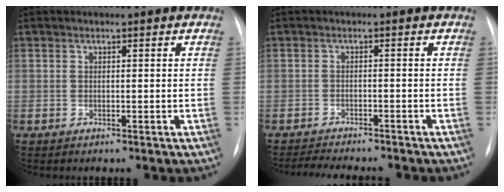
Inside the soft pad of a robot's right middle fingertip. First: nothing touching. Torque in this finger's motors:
{"motor_torque": [0.26, -0.27, 0.02, 0.01]}